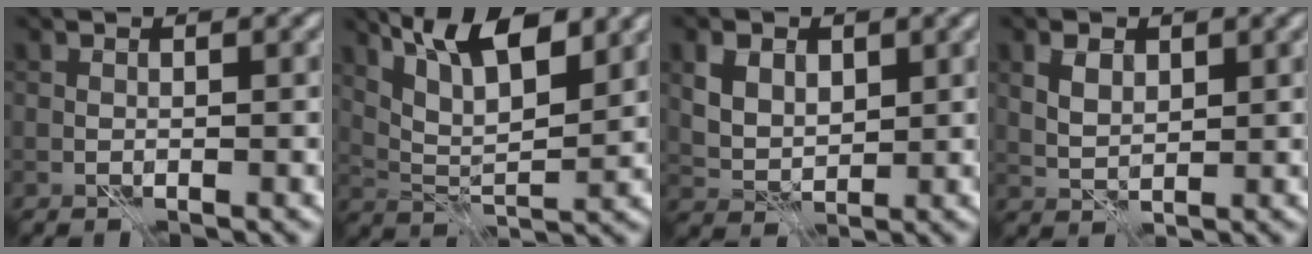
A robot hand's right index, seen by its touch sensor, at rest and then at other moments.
{"total": 7.7, "force": [4.8, 2.5, 5.4], "torque": [-0.096, 0.011, 0.077]}
{"total": 4.4, "force": [1.8, 3.0, 2.6], "torque": [-0.054, 0.004, 0.032]}
{"total": 2.4, "force": [1.1, 1.5, 1.5], "torque": [-0.032, 0.000, 0.021]}